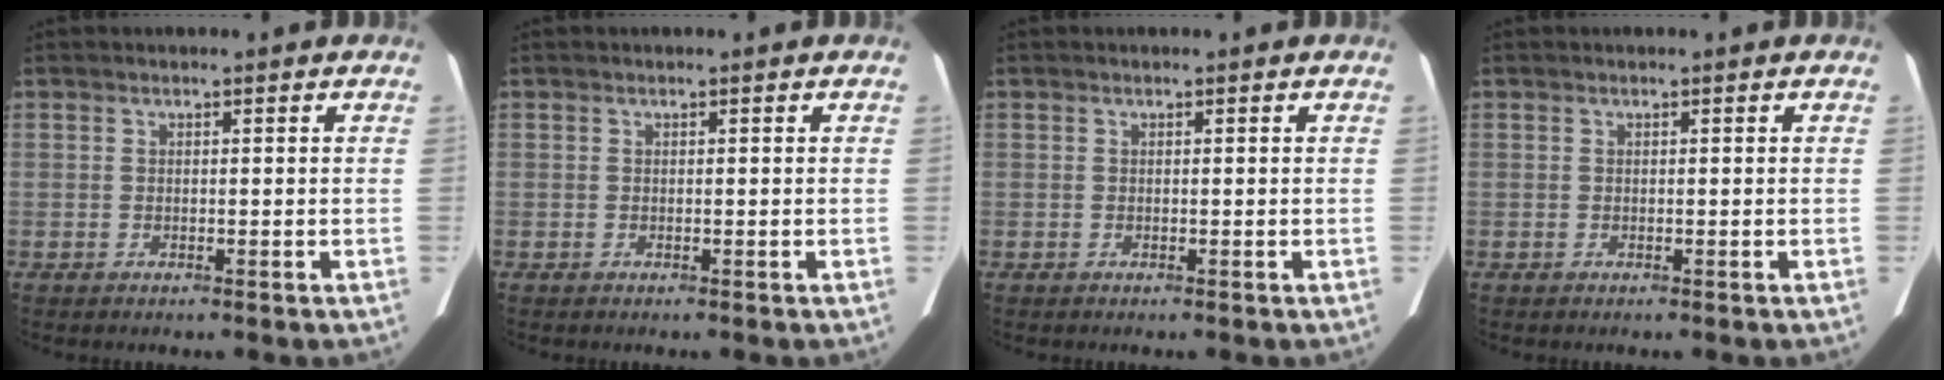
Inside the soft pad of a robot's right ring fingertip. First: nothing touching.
{"total": 0.0}
{"total": 0.0}
{"total": 0.0}